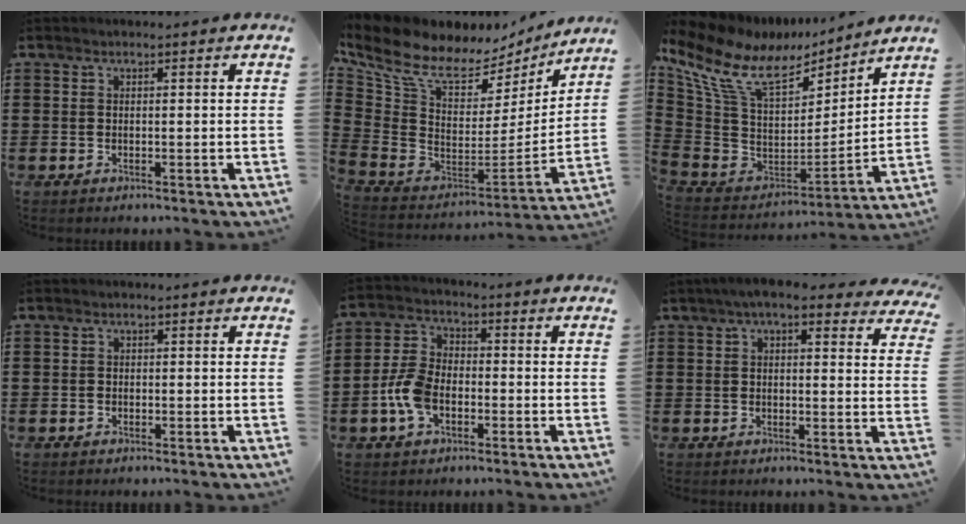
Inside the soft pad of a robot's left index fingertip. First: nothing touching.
{"total": 9.1, "force": [6.0, 4.6, 5.1], "torque": [-0.131, -0.041, 0.105]}
{"total": 12.8, "force": [7.6, 6.4, 8.1], "torque": [-0.195, -0.040, 0.132]}
{"total": 0.6, "force": [-0.3, 0.5, 0.1], "torque": [-0.003, 0.002, -0.007]}
{"total": 6.8, "force": [-2.2, 4.3, 4.8], "torque": [-0.124, 0.001, -0.050]}
{"total": 5.8, "force": [4.6, 1.2, 3.3], "torque": [-0.078, -0.002, 0.082]}